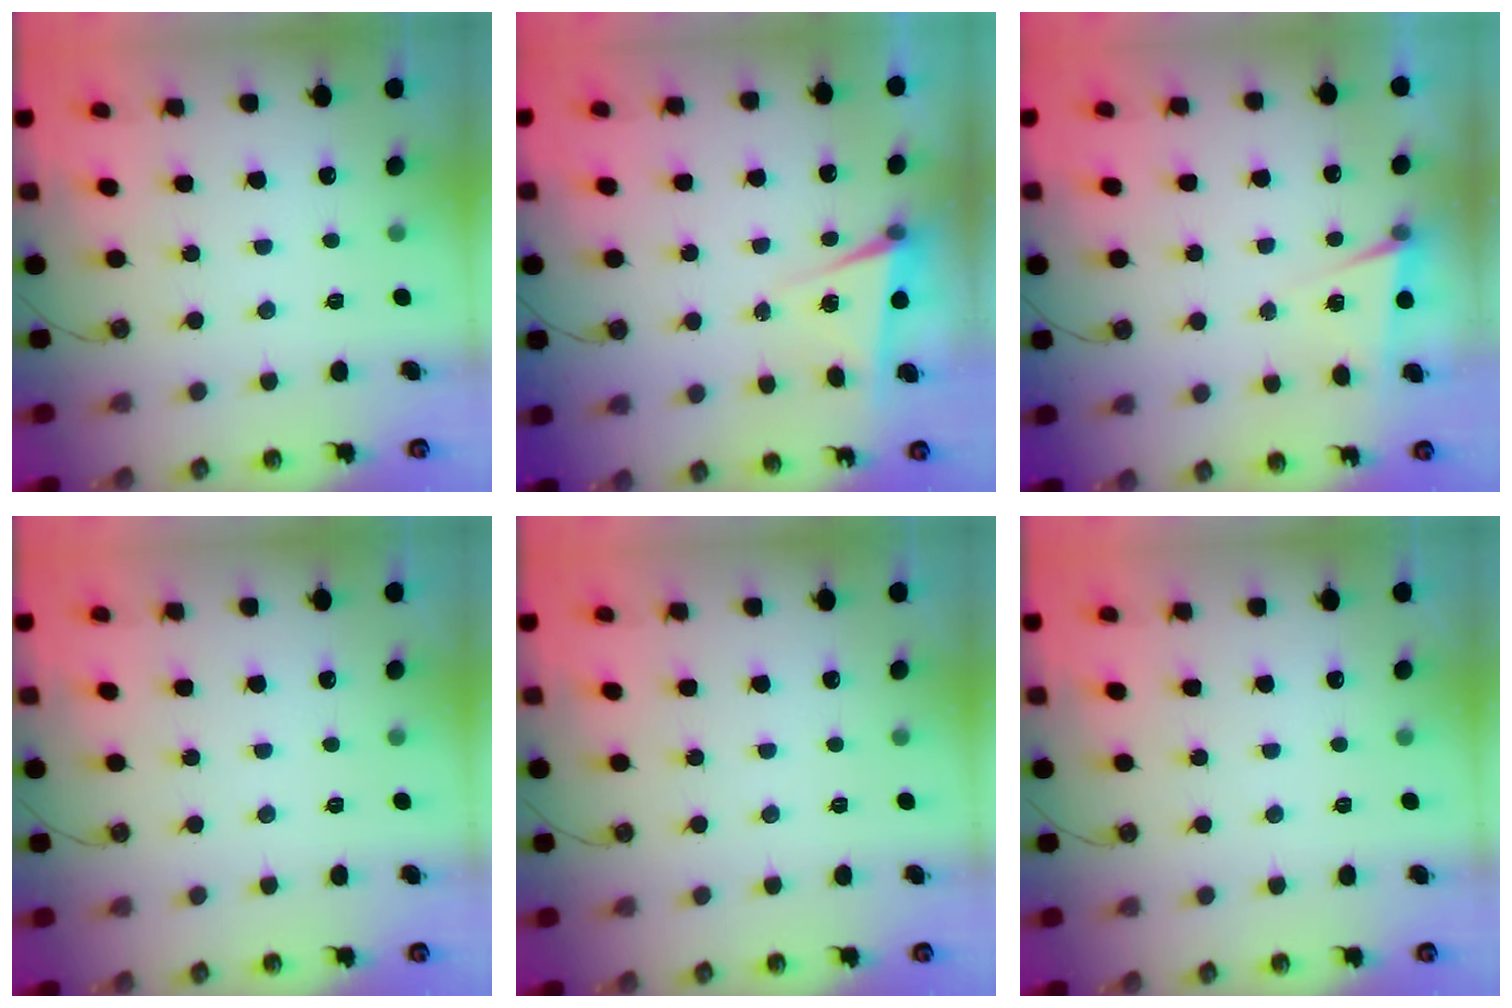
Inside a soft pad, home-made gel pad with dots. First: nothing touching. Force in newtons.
{"total": 4.6, "press": 4.3, "slide": 1.7}
{"total": 2.5, "press": 1.8, "slide": 1.8}
{"total": 0.0}
{"total": 0.0}
{"total": 0.0}